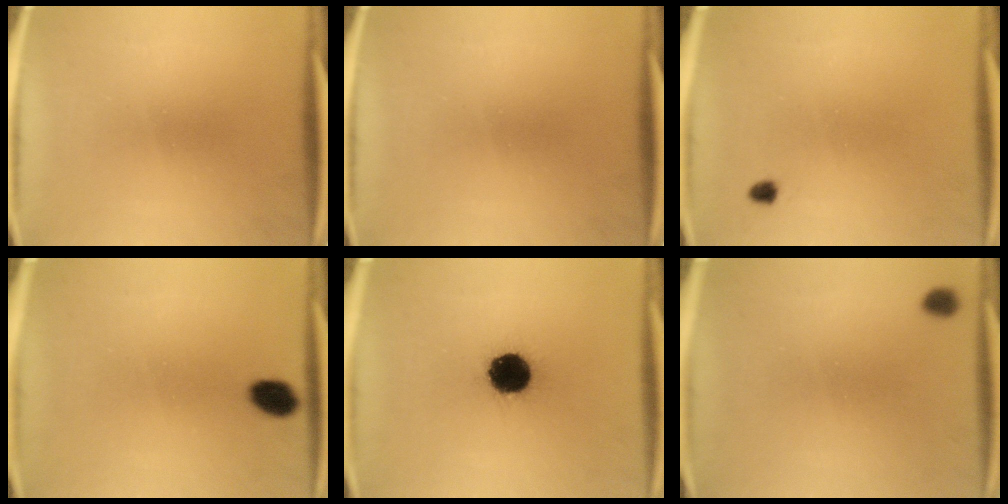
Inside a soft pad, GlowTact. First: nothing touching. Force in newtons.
{"total": 0.0}
{"total": 1.0}
{"total": 2.3}
{"total": 13.5}
{"total": 2.9}